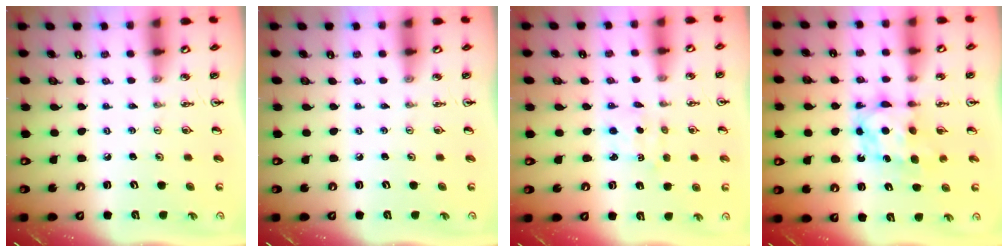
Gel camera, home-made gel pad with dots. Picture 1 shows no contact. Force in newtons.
{"total": 0.0}
{"total": 1.8, "press": 1.8, "slide": 0.2}
{"total": 6.7, "press": 6.7, "slide": 0.1}